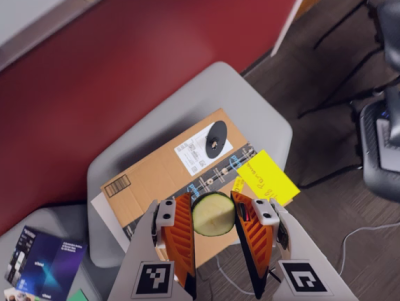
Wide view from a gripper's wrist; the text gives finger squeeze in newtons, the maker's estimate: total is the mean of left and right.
{"total": 8.6, "left": 8.6, "right": 8.5}